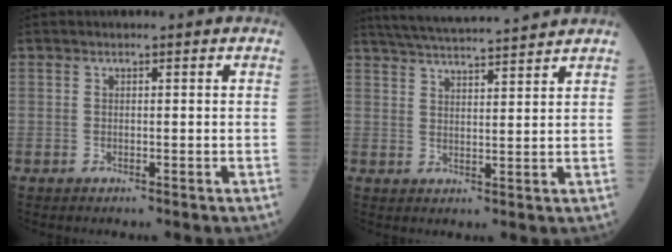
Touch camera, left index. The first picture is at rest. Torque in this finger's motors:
{"motor_torque": [-0.08, -0.64, 0.00, 0.05]}